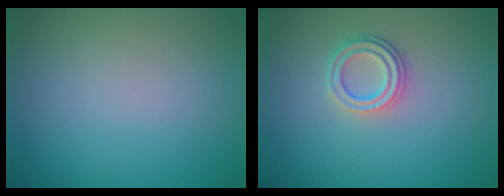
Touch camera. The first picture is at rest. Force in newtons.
{"total": 2.8, "press": 2.3, "slide": 1.6}